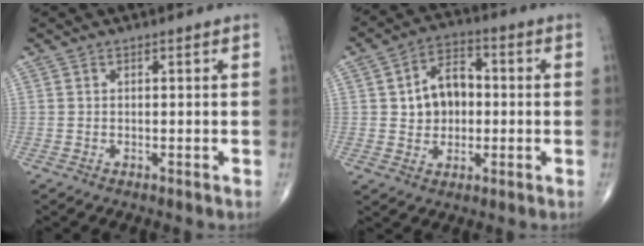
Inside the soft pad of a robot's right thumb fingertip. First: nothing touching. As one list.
[{"total": 9.2, "force": [0.5, 6.7, 6.3], "torque": [-0.071, 0.018, 0.003]}]